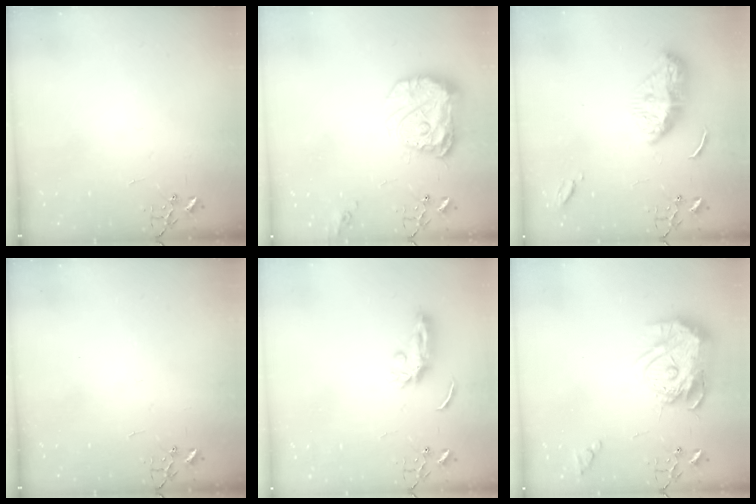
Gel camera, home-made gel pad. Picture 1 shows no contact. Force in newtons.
{"total": 17.1, "press": 17.0, "slide": 1.5}
{"total": 11.1, "press": 11.0, "slide": 1.0}
{"total": 0.0}
{"total": 5.6, "press": 5.6, "slide": 0.5}
{"total": 16.3, "press": 16.2, "slide": 1.6}